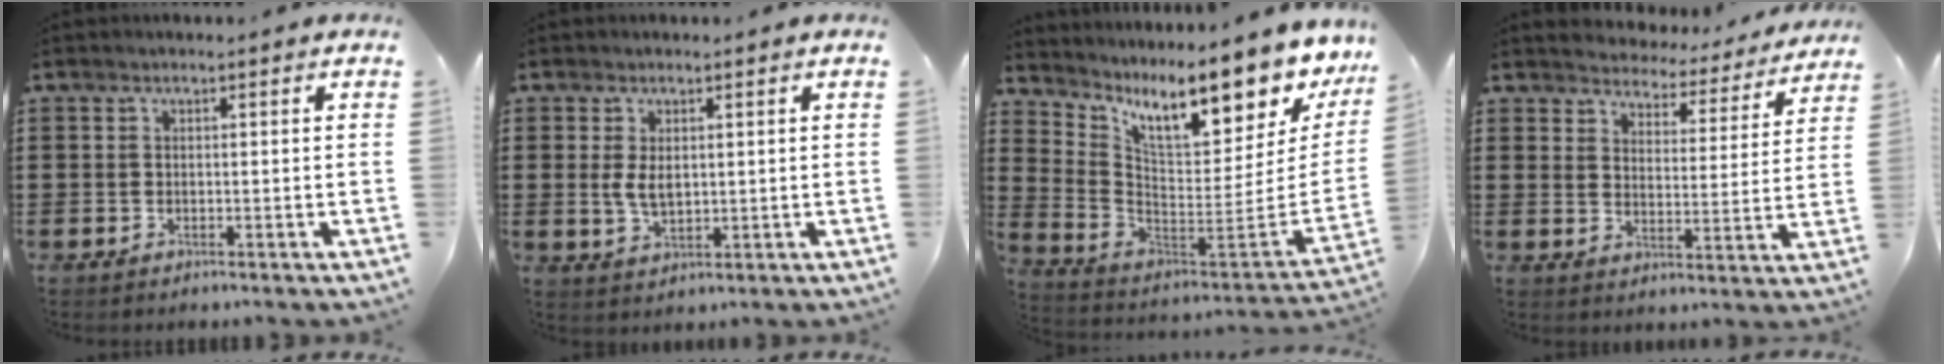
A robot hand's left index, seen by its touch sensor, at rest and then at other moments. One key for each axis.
{"total": 3.6, "fx": 0.6, "fy": 2.0, "fz": 2.9, "tx": -0.060, "ty": -0.001, "tz": 0.008}
{"total": 11.1, "fx": 7.6, "fy": 2.1, "fz": 7.8, "tx": -0.148, "ty": -0.062, "tz": 0.121}
{"total": 4.0, "fx": 4.0, "fy": 0.2, "fz": -0.4, "tx": -0.018, "ty": -0.034, "tz": 0.065}